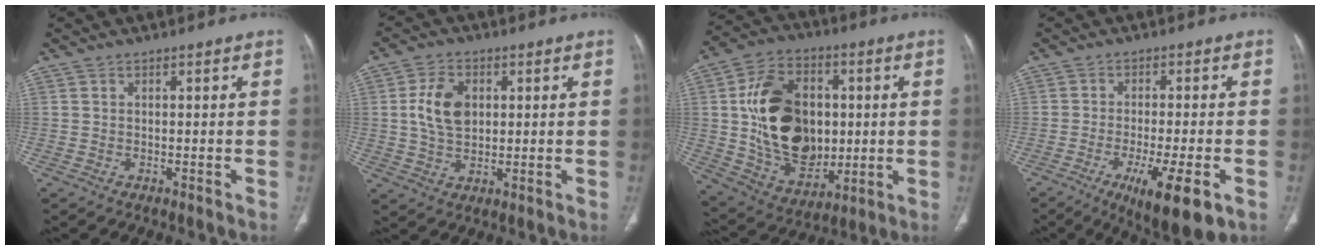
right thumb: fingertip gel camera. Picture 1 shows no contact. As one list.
[{"total": 8.4, "force": [1.5, 5.6, 6.0], "torque": [-0.102, -0.002, 0.029]}, {"total": 22.4, "force": [1.5, 15.7, 15.9], "torque": [-0.243, -0.002, 0.044]}, {"total": 12.0, "force": [-5.3, 2.8, 10.4], "torque": [-0.163, -0.009, -0.077]}]